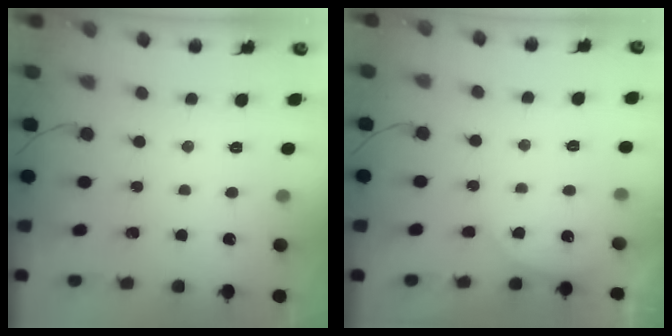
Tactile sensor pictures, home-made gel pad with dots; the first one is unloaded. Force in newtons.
{"total": 3.3, "press": 3.3, "slide": 0.4}